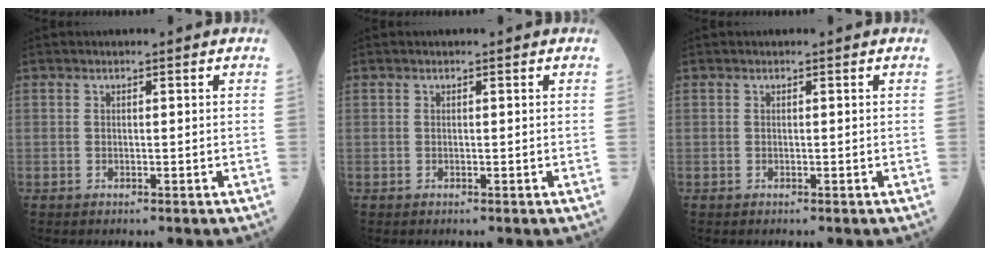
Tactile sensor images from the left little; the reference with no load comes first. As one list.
[{"total": 0.0}, {"total": 0.0}]